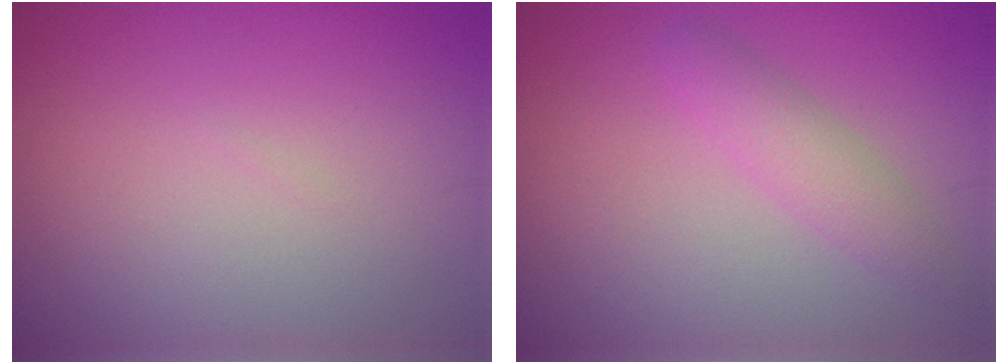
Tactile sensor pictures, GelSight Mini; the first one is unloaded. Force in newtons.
{"total": 2.5, "press": 2.5, "slide": 0.1}